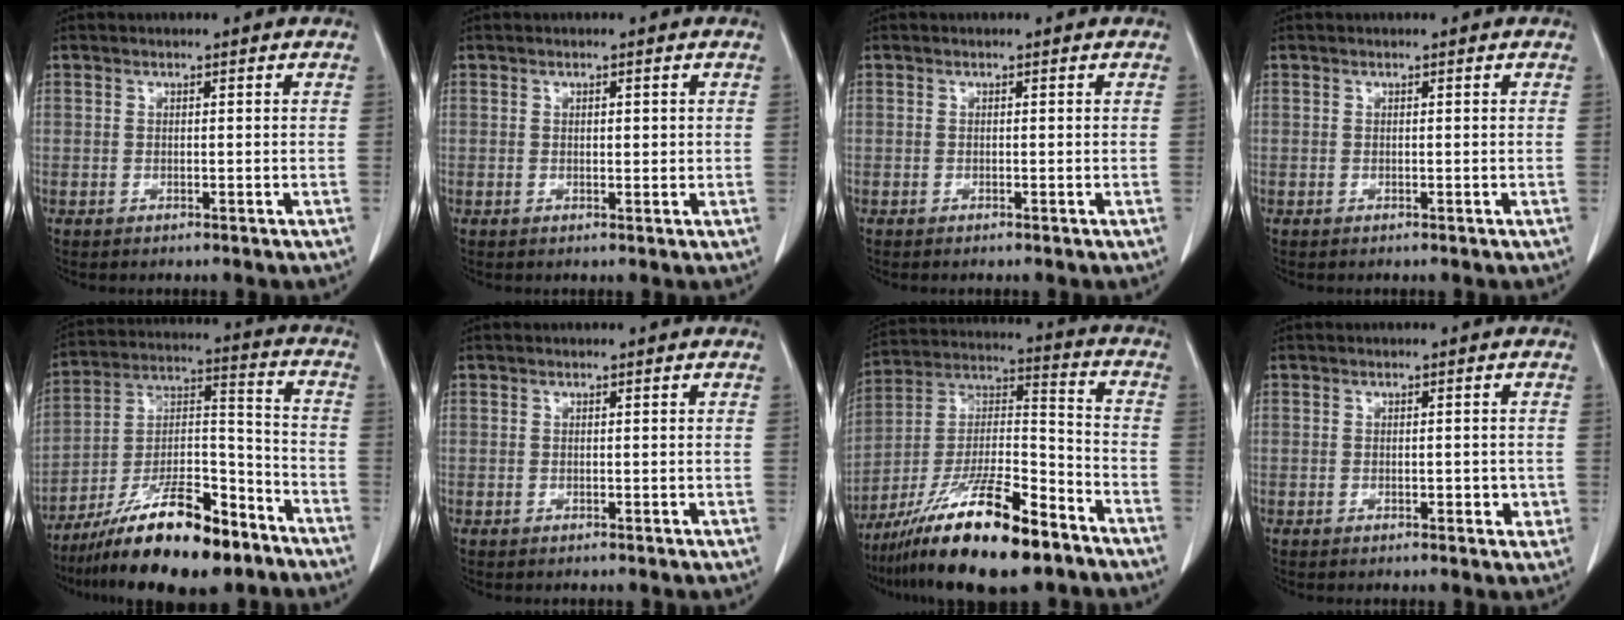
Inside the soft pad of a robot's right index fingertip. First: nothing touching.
{"total": 1.2, "force": [0.3, 0.6, 1.1], "torque": [-0.018, -0.001, 0.006]}
{"total": 0.0}
{"total": 0.0}
{"total": 19.0, "force": [-13.4, 4.9, 12.5], "torque": [-0.220, 0.010, -0.228]}
{"total": 0.0}
{"total": 20.1, "force": [-13.6, 3.7, 14.4], "torque": [-0.267, -0.011, -0.238]}
{"total": 2.0, "force": [-0.4, 1.0, 1.7], "torque": [-0.023, 0.001, 0.000]}